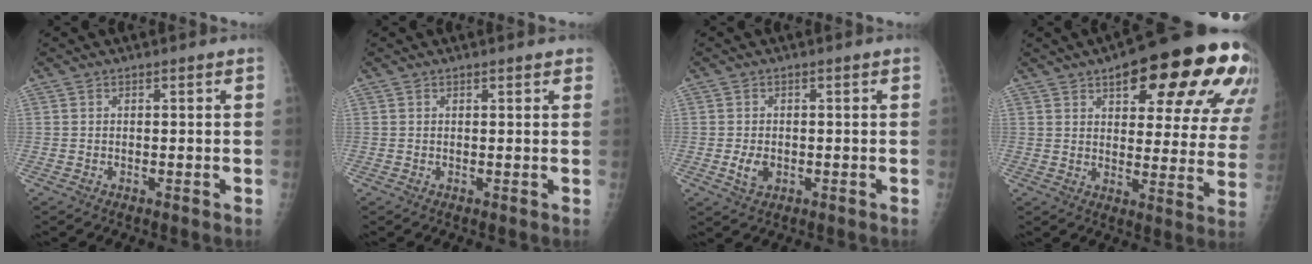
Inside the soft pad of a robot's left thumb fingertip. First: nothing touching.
{"total": 1.5, "force": [1.1, 0.5, 0.9], "torque": [-0.008, 0.000, 0.011]}
{"total": 3.1, "force": [-0.6, 2.1, 2.2], "torque": [-0.039, -0.002, -0.008]}
{"total": 25.6, "force": [13.2, 9.4, 19.8], "torque": [-0.224, -0.022, 0.172]}